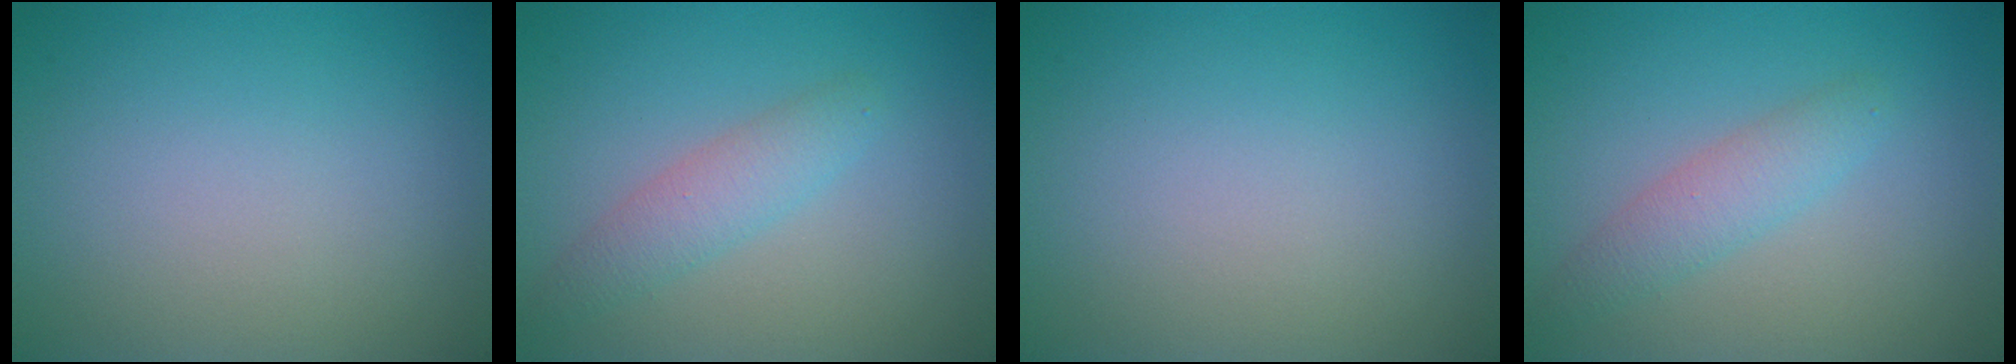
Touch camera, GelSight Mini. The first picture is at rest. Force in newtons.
{"total": 2.5, "press": 2.5, "slide": 0.0}
{"total": 0.0}
{"total": 2.5, "press": 2.5, "slide": 0.0}